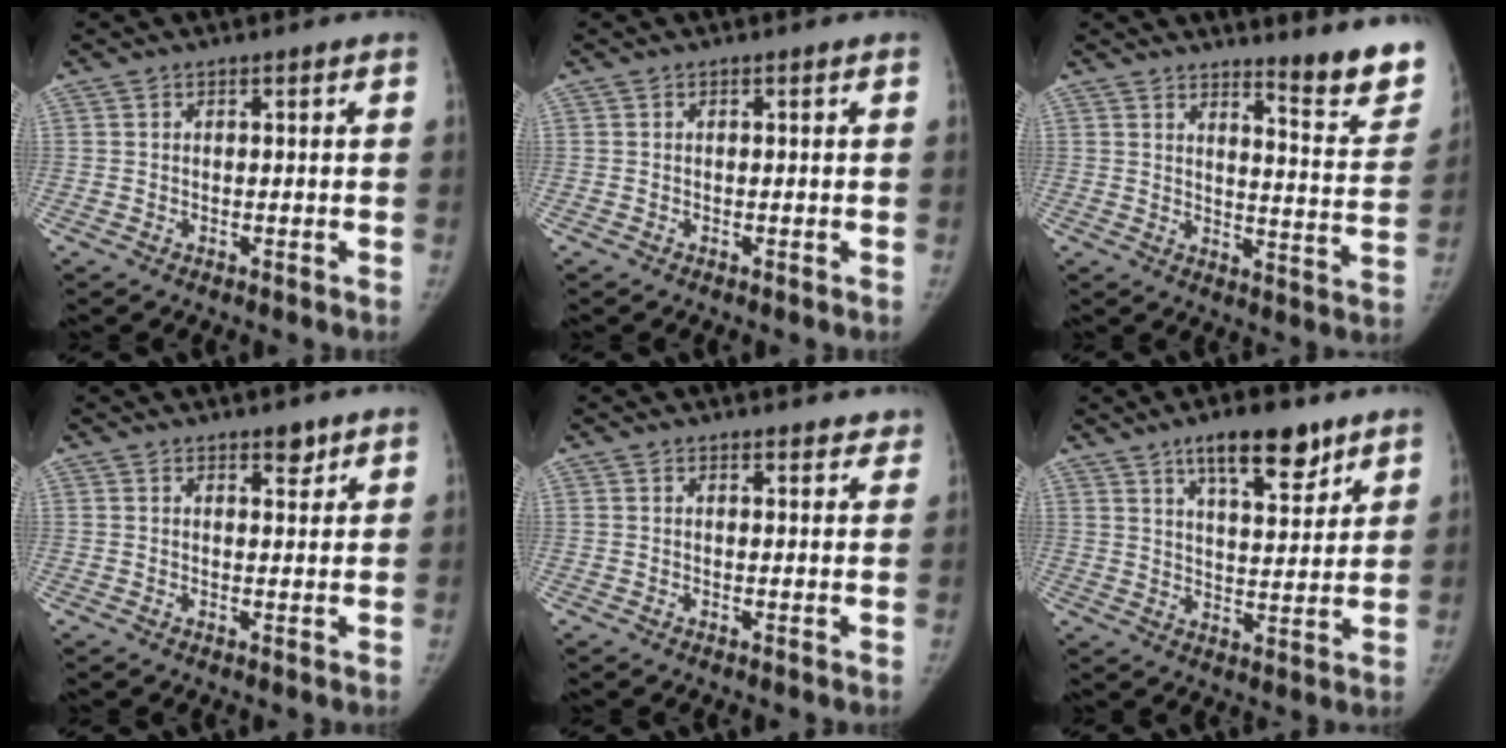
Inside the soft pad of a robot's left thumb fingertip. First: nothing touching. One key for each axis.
{"total": 0.0}
{"total": 12.7, "fx": 10.0, "fy": 1.9, "fz": 7.7, "tx": -0.069, "ty": -0.090, "tz": 0.128}
{"total": 2.8, "fx": 2.1, "fy": 1.2, "fz": 1.5, "tx": -0.008, "ty": -0.014, "tz": 0.031}
{"total": 4.4, "fx": 3.9, "fy": 1.6, "fz": 1.1, "tx": 0.017, "ty": -0.016, "tz": 0.040}
{"total": 11.9, "fx": 8.0, "fy": 4.2, "fz": 7.8, "tx": -0.096, "ty": -0.044, "tz": 0.129}